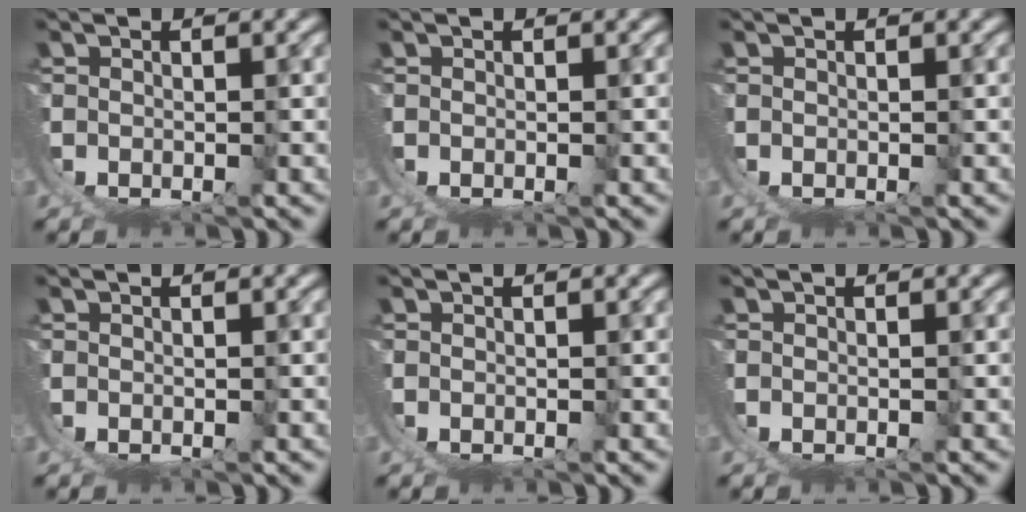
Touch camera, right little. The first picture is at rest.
{"total": 0.0}
{"total": 0.0}
{"total": 0.0}
{"total": 0.0}
{"total": 0.0}